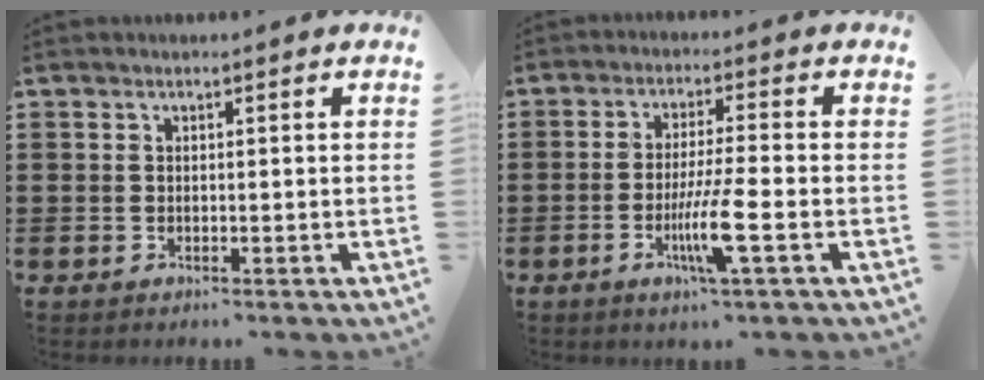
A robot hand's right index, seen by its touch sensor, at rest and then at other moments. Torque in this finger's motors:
{"motor_torque": [2.14, 0.00, 0.60, 0.13]}